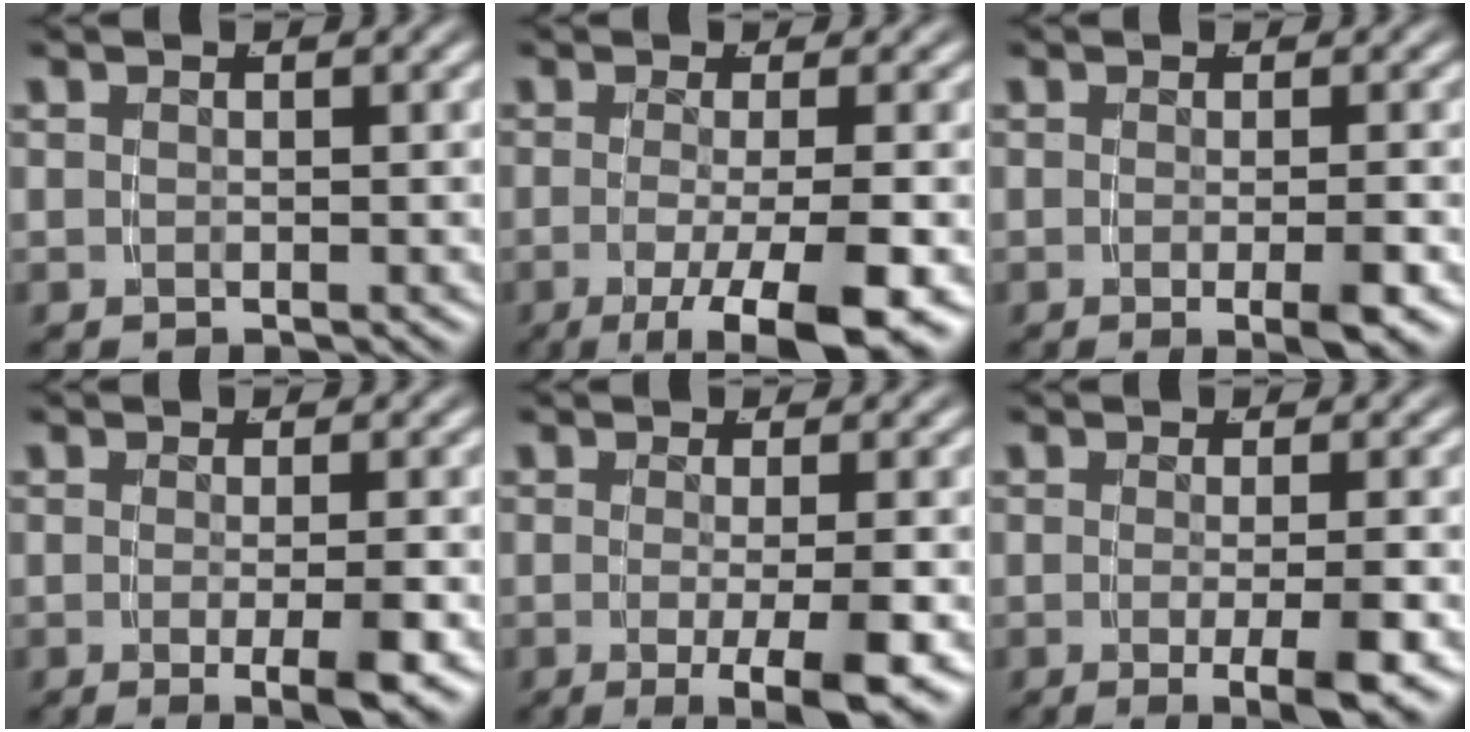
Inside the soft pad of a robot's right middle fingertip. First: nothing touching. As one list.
[{"total": 7.5, "force": [-4.7, 1.8, 5.6], "torque": [-0.095, -0.035, -0.056]}, {"total": 2.9, "force": [-1.5, -0.3, 2.5], "torque": [-0.030, -0.004, -0.023]}, {"total": 4.3, "force": [-2.2, 0.1, 3.6], "torque": [-0.044, -0.010, -0.031]}, {"total": 6.4, "force": [-4.0, 0.8, 4.9], "torque": [-0.071, -0.027, -0.050]}, {"total": 4.9, "force": [-2.8, 0.2, 4.0], "torque": [-0.050, -0.014, -0.037]}]